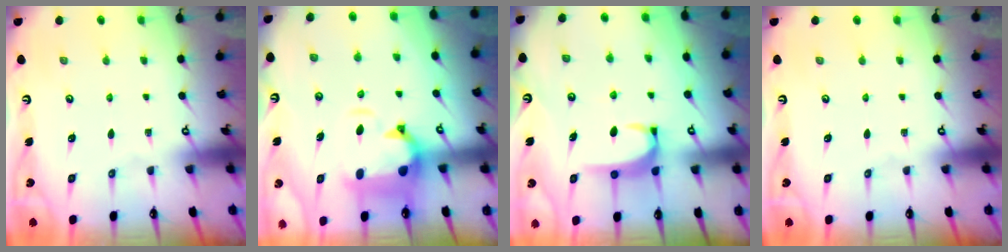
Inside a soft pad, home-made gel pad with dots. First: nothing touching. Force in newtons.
{"total": 2.6, "press": 2.1, "slide": 1.5}
{"total": 3.6, "press": 3.6, "slide": 0.4}
{"total": 0.0}